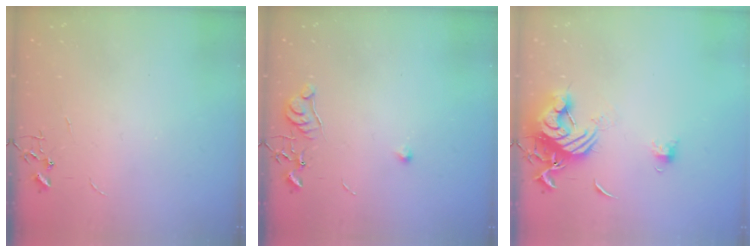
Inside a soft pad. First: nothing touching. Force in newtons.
{"total": 7.1, "press": 7.1, "slide": 0.7}
{"total": 12.9, "press": 12.8, "slide": 1.5}